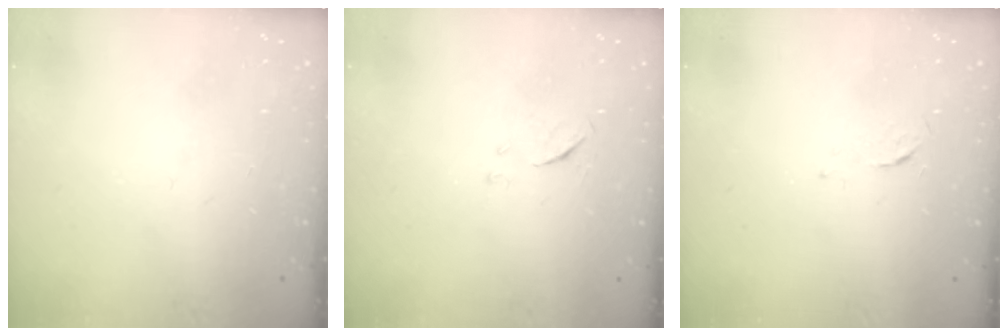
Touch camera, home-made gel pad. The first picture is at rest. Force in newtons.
{"total": 6.3, "press": 6.3, "slide": 0.6}
{"total": 3.7, "press": 3.6, "slide": 0.5}